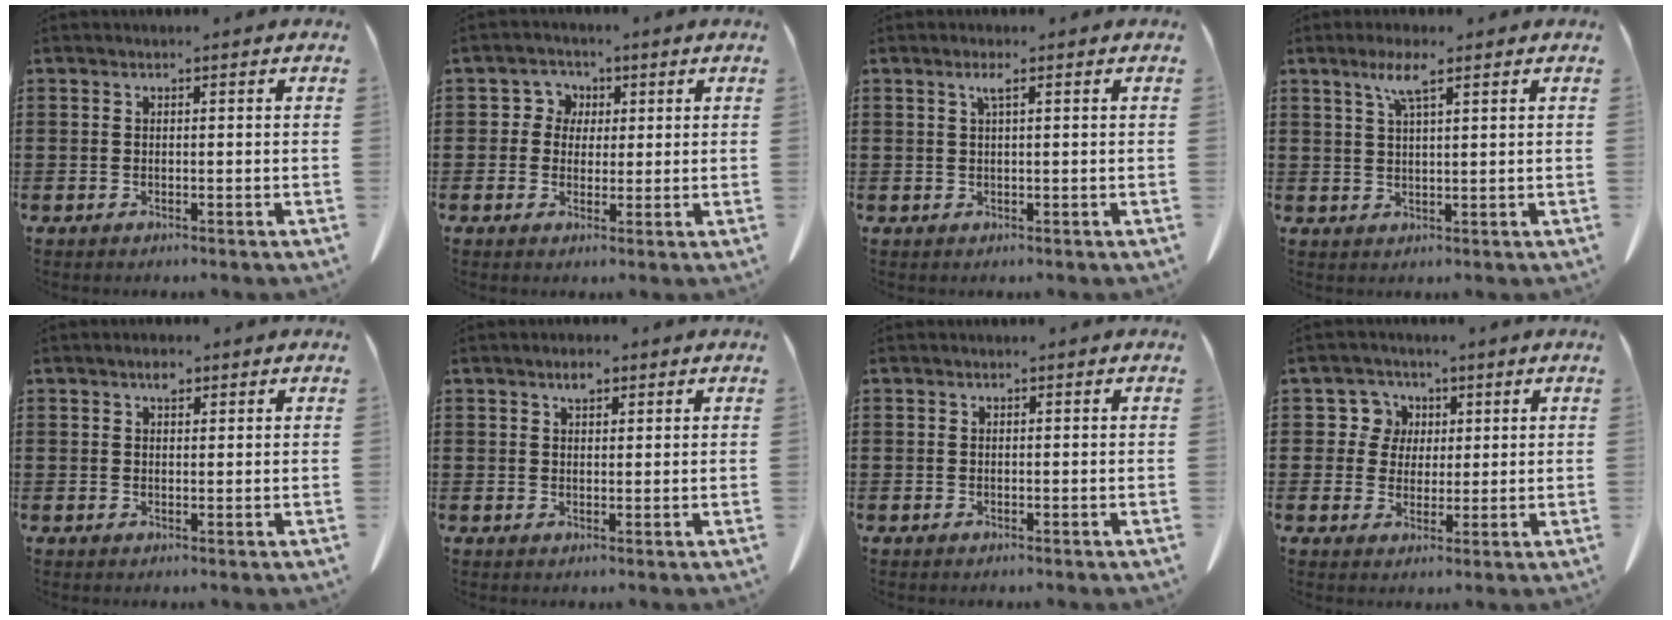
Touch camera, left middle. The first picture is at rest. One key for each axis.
{"total": 3.2, "fx": 0.9, "fy": 2.9, "fz": 0.7, "tx": -0.032, "ty": 0.011, "tz": 0.012}
{"total": 1.6, "fx": 0.6, "fy": 0.1, "fz": 1.5, "tx": -0.031, "ty": 0.002, "tz": 0.011}
{"total": 4.7, "fx": 2.8, "fy": 0.7, "fz": 3.8, "tx": -0.082, "ty": 0.005, "tz": 0.047}
{"total": 2.0, "fx": 1.3, "fy": 0.9, "fz": 1.3, "tx": -0.021, "ty": 0.000, "tz": 0.021}
{"total": 2.5, "fx": 1.7, "fy": 0.9, "fz": 1.5, "tx": -0.026, "ty": 0.000, "tz": 0.029}
{"total": 0.0}
{"total": 5.3, "fx": 2.1, "fy": 4.8, "fz": 1.1, "tx": -0.040, "ty": 0.012, "tz": 0.036}